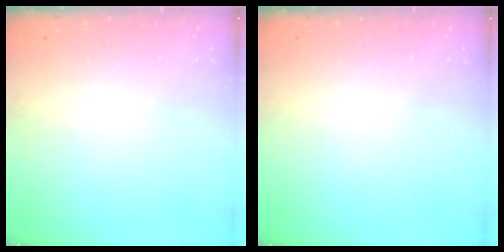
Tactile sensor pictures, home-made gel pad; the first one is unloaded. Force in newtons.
{"total": 0.0}